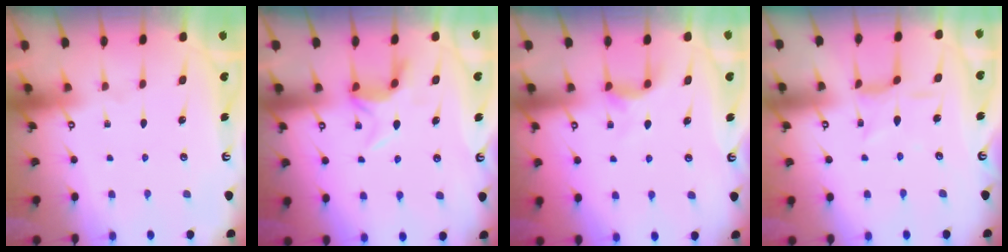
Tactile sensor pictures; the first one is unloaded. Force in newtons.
{"total": 5.6, "press": 5.5, "slide": 1.2}
{"total": 4.0, "press": 4.0, "slide": 0.2}
{"total": 4.1, "press": 4.0, "slide": 0.5}